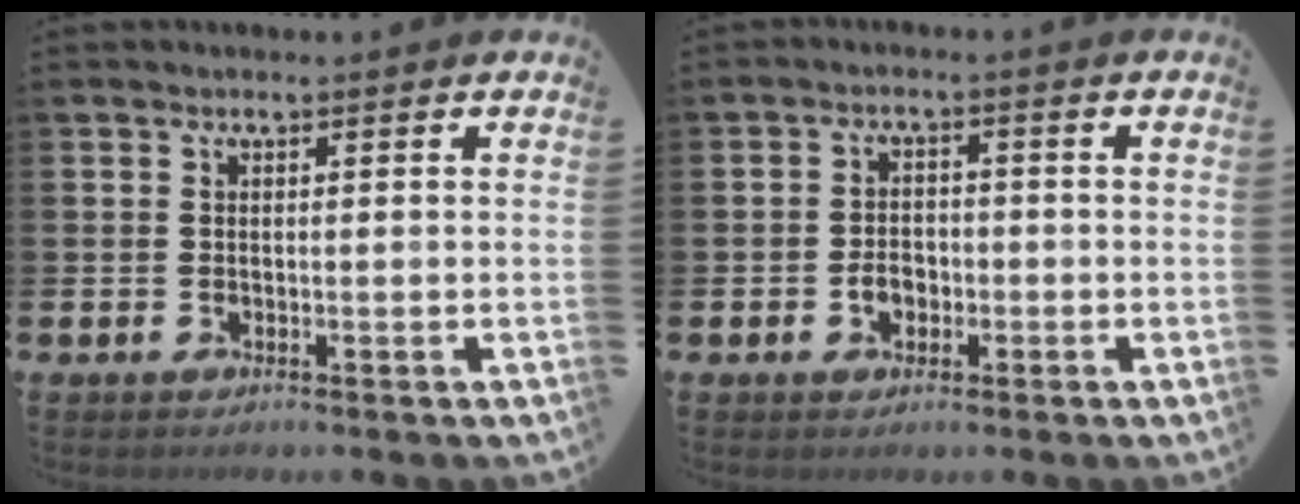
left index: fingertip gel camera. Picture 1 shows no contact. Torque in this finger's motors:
{"motor_torque": [0.60, 0.31, 0.04, 0.08]}